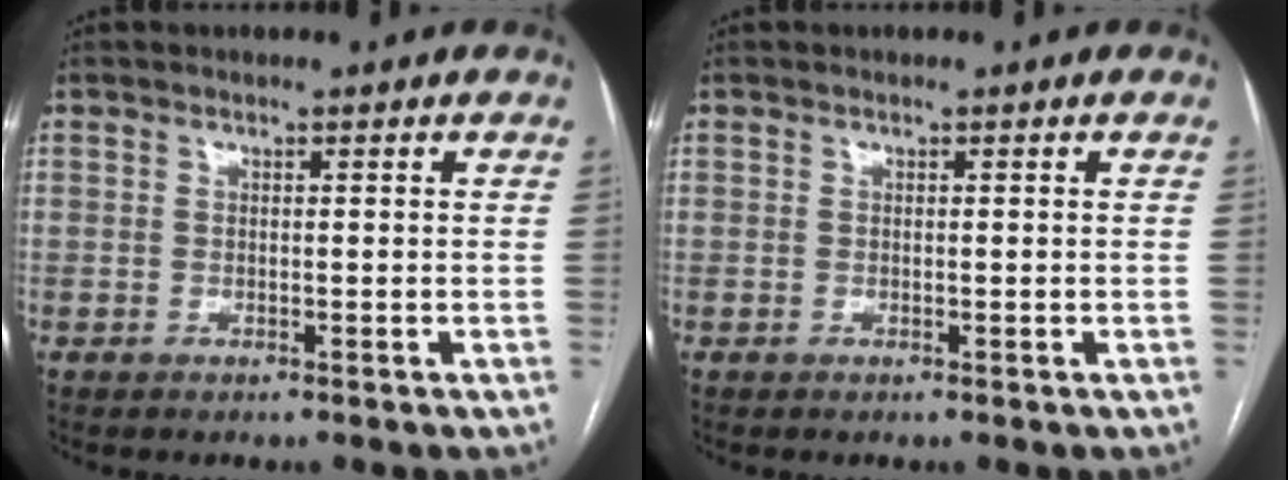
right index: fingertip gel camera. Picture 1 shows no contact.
{"total": 0.0}